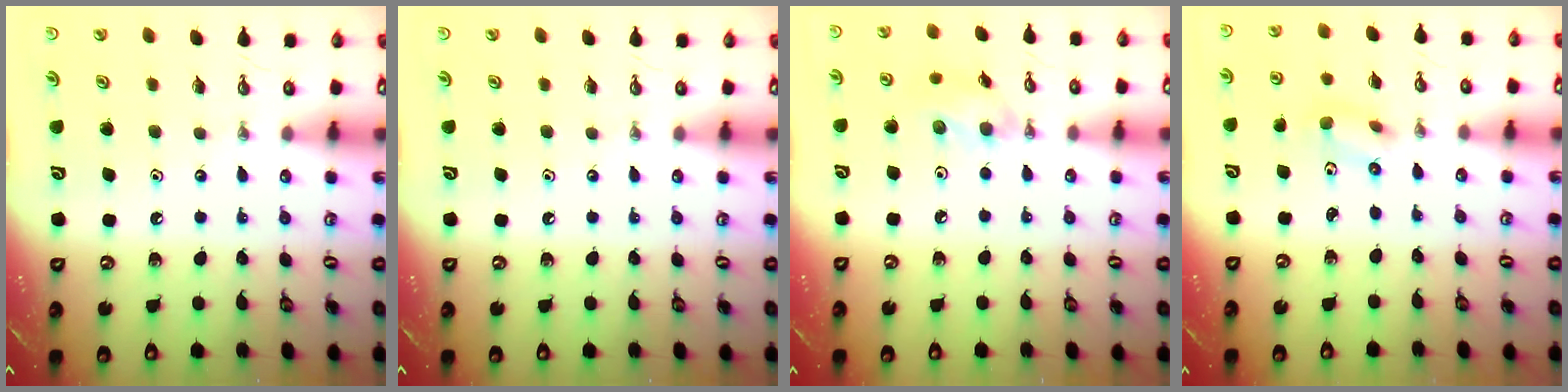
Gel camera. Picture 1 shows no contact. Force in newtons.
{"total": 0.0}
{"total": 9.8, "press": 9.5, "slide": 2.3}
{"total": 1.9, "press": 1.7, "slide": 0.7}